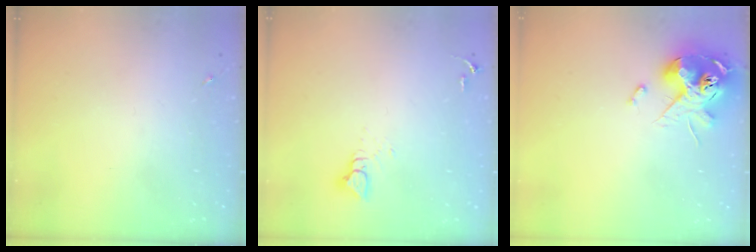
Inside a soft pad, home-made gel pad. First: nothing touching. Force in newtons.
{"total": 3.3, "press": 3.3, "slide": 0.3}
{"total": 13.4, "press": 13.3, "slide": 1.4}